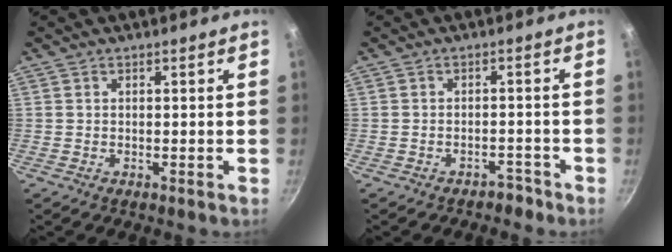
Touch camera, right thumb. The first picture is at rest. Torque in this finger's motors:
{"motor_torque": [-0.24, 0.05, -0.40, 0.14, -0.02]}